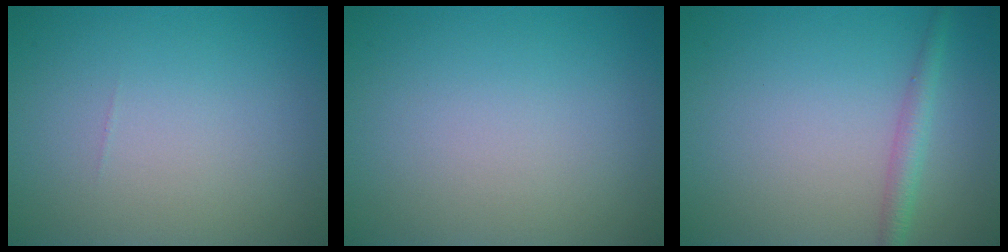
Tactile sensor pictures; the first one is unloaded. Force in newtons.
{"total": 0.0}
{"total": 2.0, "press": 2.0, "slide": 0.0}